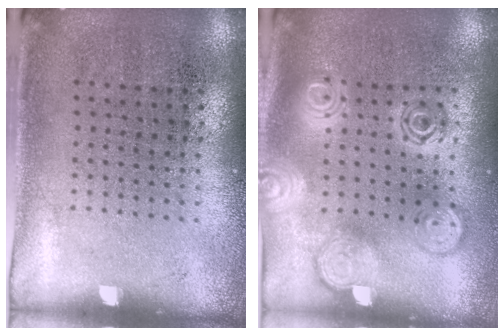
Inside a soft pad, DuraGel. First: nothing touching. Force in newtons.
{"total": 2.0, "press": 2.0, "slide": 0.2}